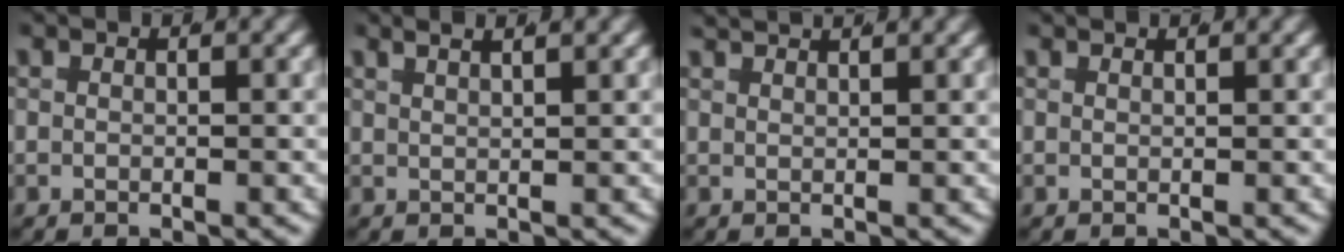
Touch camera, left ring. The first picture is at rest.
{"total": 3.2, "force": [2.7, 0.9, 1.6], "torque": [-0.017, 0.015, 0.040]}
{"total": 1.9, "force": [1.9, -0.1, 0.3], "torque": [-0.003, 0.007, 0.033]}
{"total": 0.8, "force": [0.8, -0.1, -0.1], "torque": [0.004, 0.003, 0.014]}